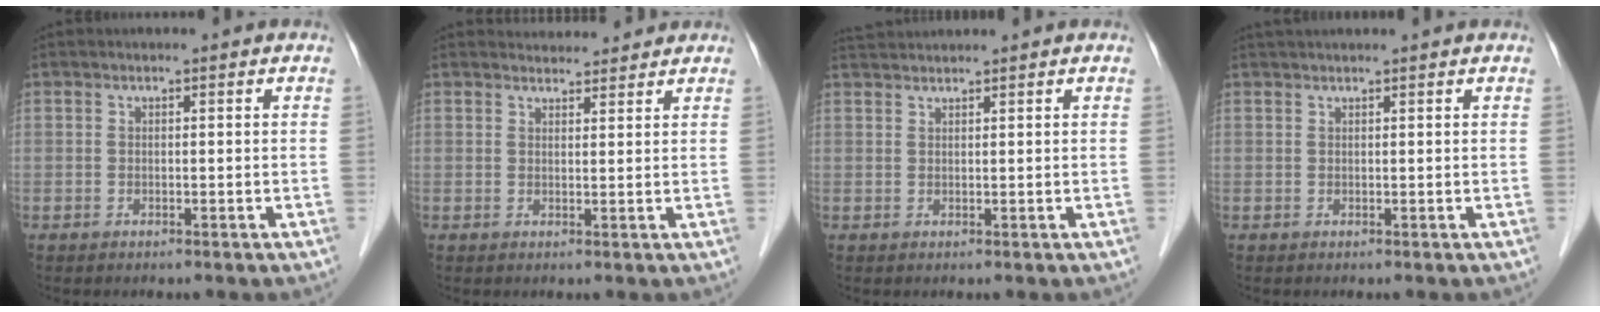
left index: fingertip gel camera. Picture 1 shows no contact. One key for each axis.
{"total": 4.3, "fx": 4.2, "fy": 1.0, "fz": 0.1, "tx": -0.005, "ty": 0.012, "tz": 0.052}
{"total": 3.5, "fx": 3.4, "fy": -0.5, "fz": 0.6, "tx": -0.011, "ty": 0.026, "tz": 0.065}
{"total": 5.5, "fx": 5.1, "fy": -0.1, "fz": 1.9, "tx": -0.022, "ty": 0.034, "tz": 0.069}